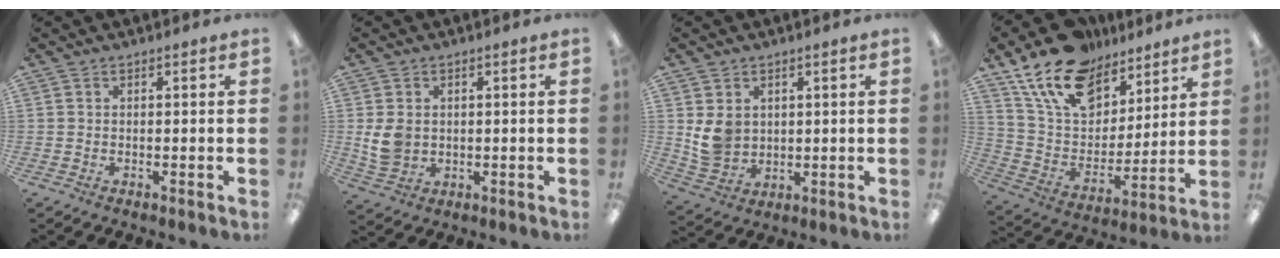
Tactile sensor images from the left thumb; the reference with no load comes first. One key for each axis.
{"total": 6.2, "fx": 0.7, "fy": 5.0, "fz": 3.7, "tx": -0.089, "ty": 0.005, "tz": 0.015}
{"total": 6.7, "fx": 2.1, "fy": 5.6, "fz": 3.1, "tx": -0.058, "ty": 0.002, "tz": 0.043}
{"total": 19.1, "fx": 13.3, "fy": 10.9, "fz": 8.4, "tx": -0.166, "ty": -0.068, "tz": 0.242}